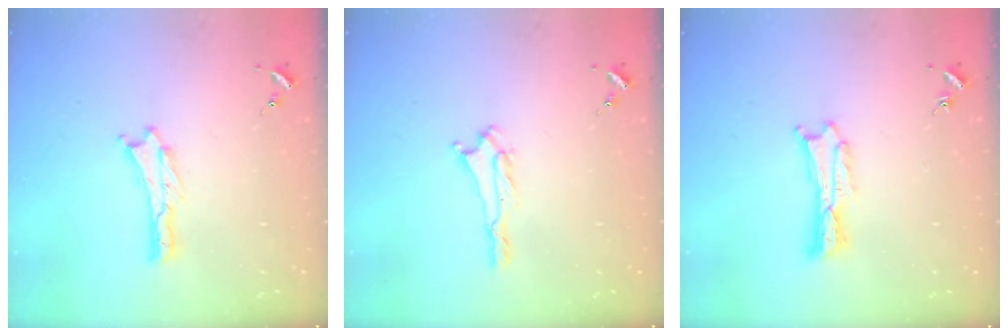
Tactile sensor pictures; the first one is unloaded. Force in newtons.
{"total": 0.8, "press": 0.8, "slide": 0.1}
{"total": 1.2, "press": 1.1, "slide": 0.2}